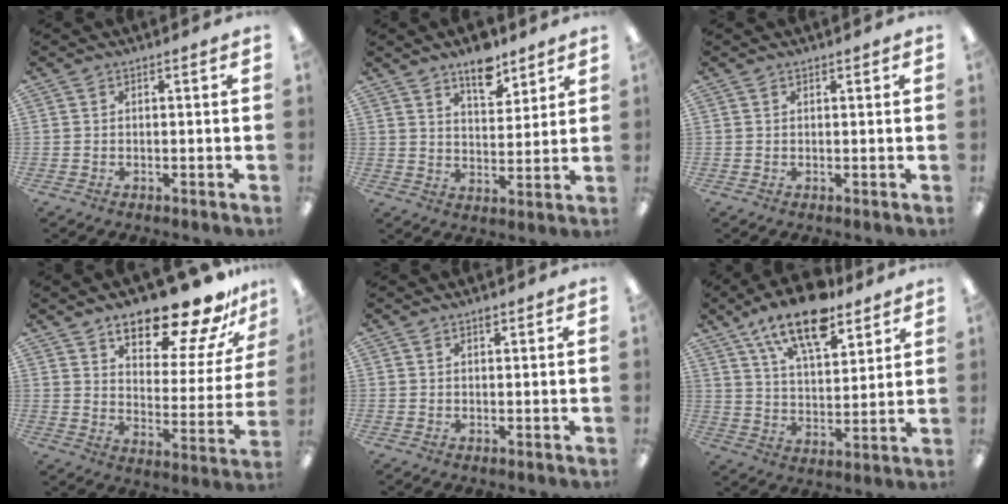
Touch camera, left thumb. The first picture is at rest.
{"total": 9.1, "force": [7.0, 4.0, 4.3], "torque": [-0.047, -0.045, 0.117]}
{"total": 0.5, "force": [0.4, 0.2, 0.2], "torque": [-0.004, 0.001, 0.008]}
{"total": 20.2, "force": [16.2, 6.0, 10.4], "torque": [-0.152, -0.116, 0.266]}
{"total": 1.3, "force": [1.0, 0.5, 0.7], "torque": [-0.008, -0.003, 0.016]}
{"total": 15.8, "force": [11.3, 6.4, 9.0], "torque": [-0.153, -0.051, 0.195]}